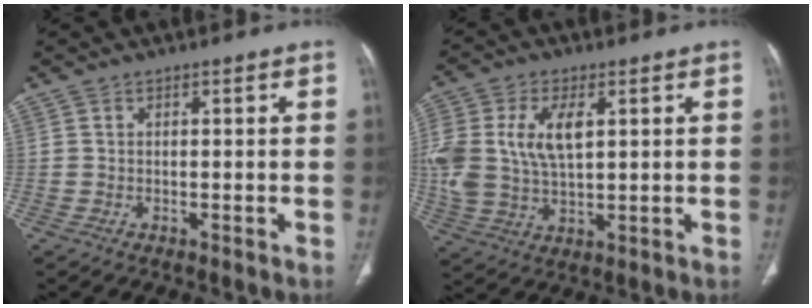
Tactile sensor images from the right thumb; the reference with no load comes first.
{"total": 14.2, "force": [3.0, 8.0, 11.3], "torque": [-0.256, 0.003, 0.063]}